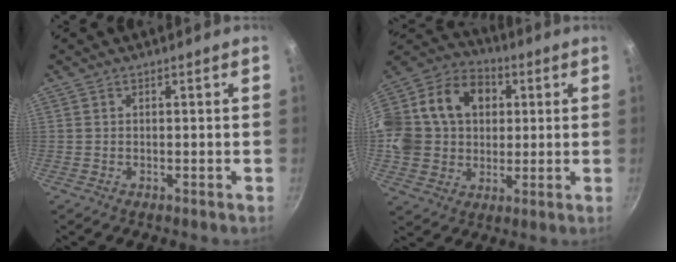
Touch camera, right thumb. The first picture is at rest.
{"total": 22.2, "force": [3.7, 17.8, 12.7], "torque": [-0.233, 0.042, 0.059]}